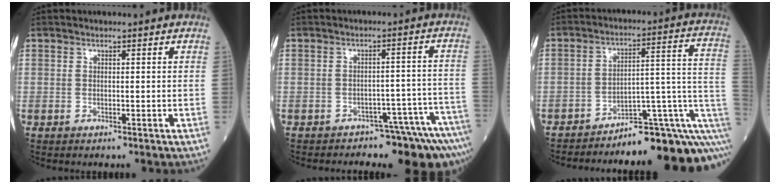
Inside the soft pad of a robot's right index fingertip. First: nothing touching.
{"total": 9.7, "force": [-9.1, 1.2, 3.1], "torque": [-0.009, 0.042, -0.110]}
{"total": 15.7, "force": [-12.5, 1.9, 9.4], "torque": [-0.053, 0.058, -0.172]}